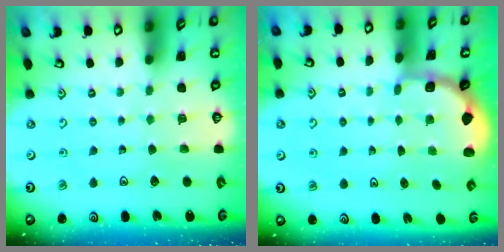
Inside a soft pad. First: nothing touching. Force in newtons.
{"total": 1.9, "press": 1.8, "slide": 0.7}